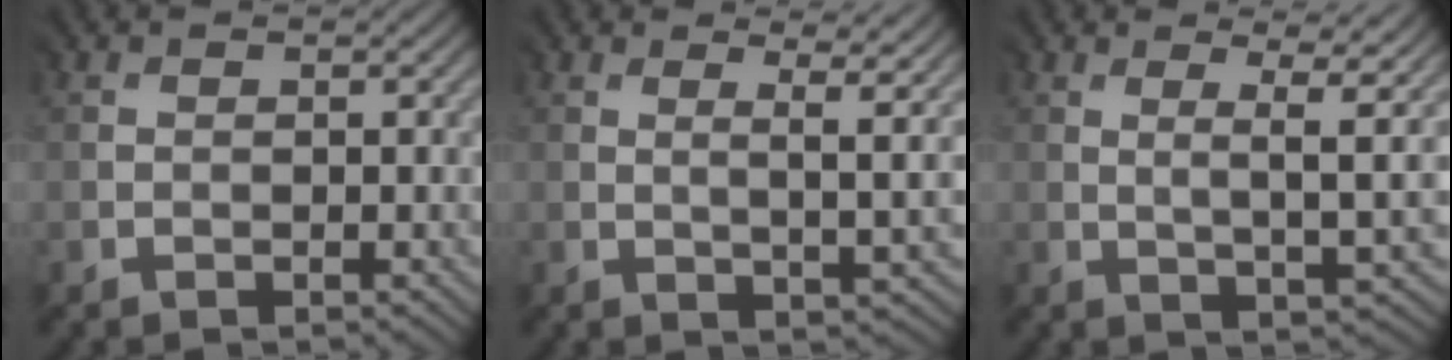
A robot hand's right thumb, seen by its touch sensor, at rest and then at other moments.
{"total": 4.7, "force": [2.6, 0.6, 3.9], "torque": [-0.049, 0.011, 0.035]}
{"total": 5.1, "force": [2.3, 0.4, 4.5], "torque": [-0.066, 0.003, 0.039]}